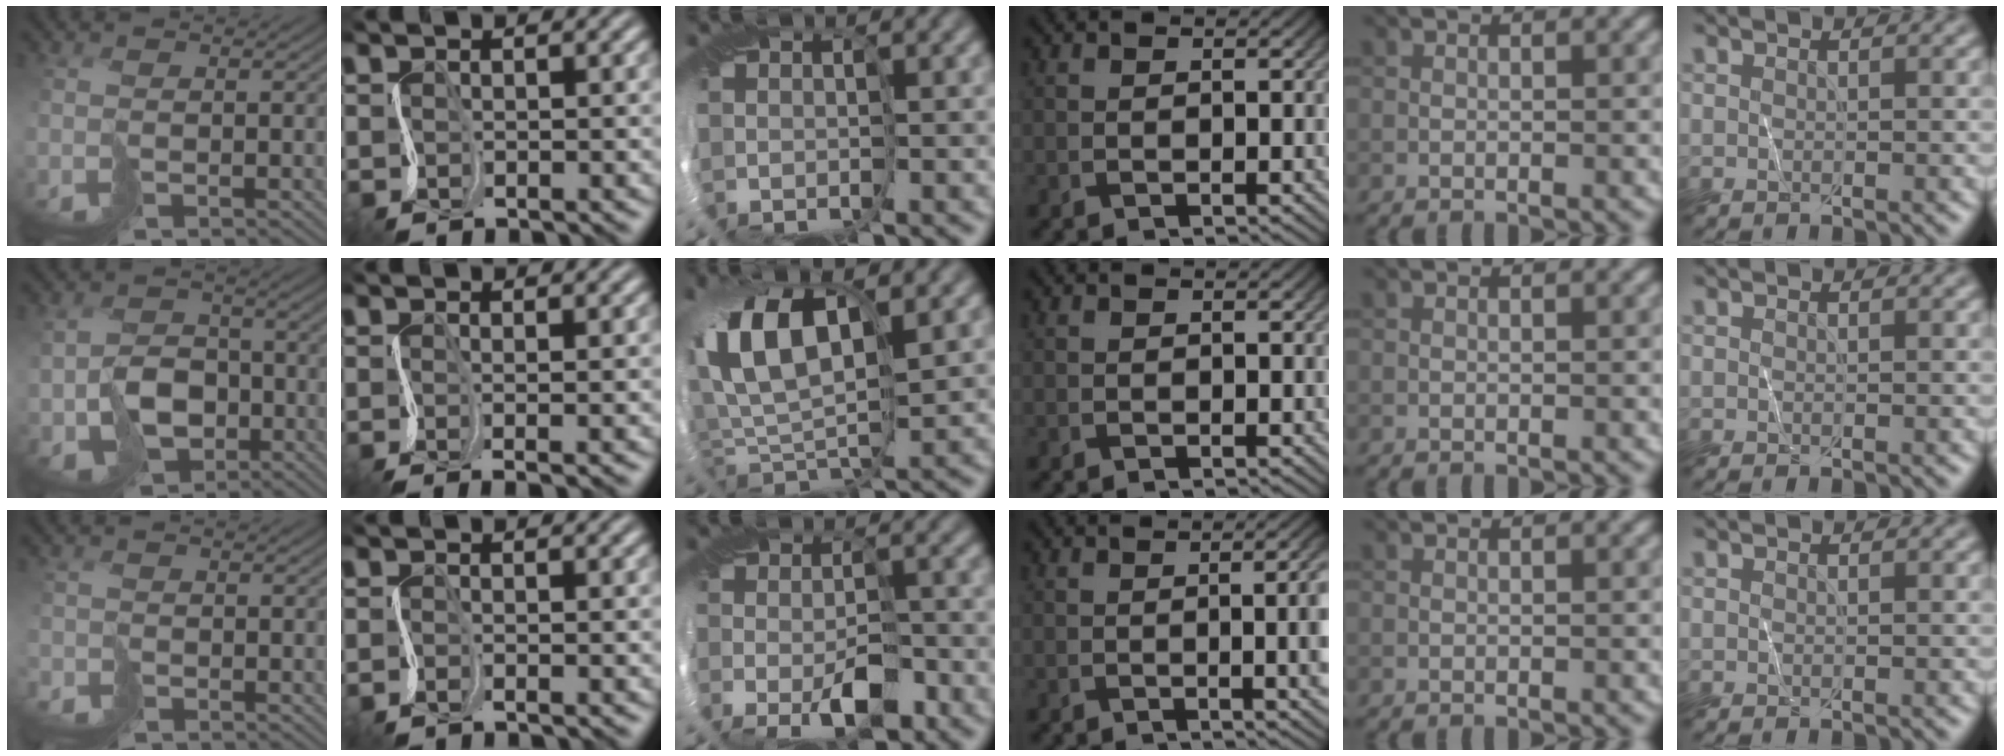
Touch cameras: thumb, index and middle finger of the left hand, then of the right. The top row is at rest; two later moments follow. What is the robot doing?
{"motion": "cut", "object": "bubble wrap"}